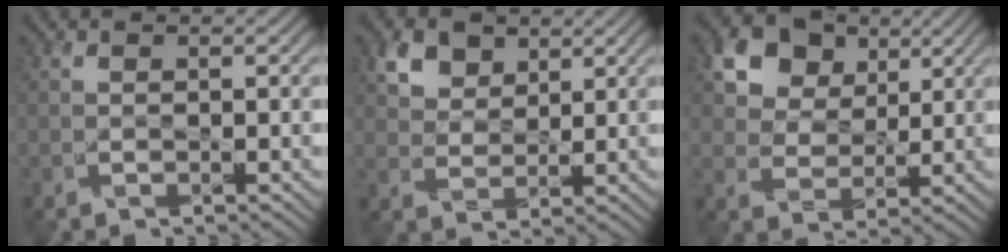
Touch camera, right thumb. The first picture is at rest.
{"total": 4.9, "force": [2.9, 3.2, 2.3], "torque": [-0.057, -0.003, 0.054]}
{"total": 10.7, "force": [5.7, 7.6, 5.0], "torque": [-0.141, 0.003, 0.112]}